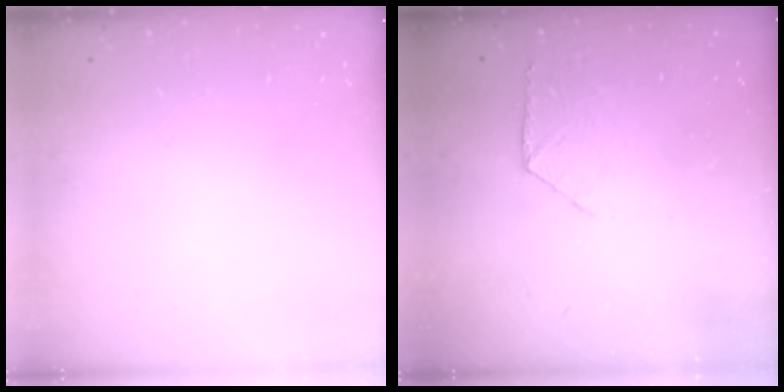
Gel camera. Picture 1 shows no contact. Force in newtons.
{"total": 6.1, "press": 6.1, "slide": 0.6}